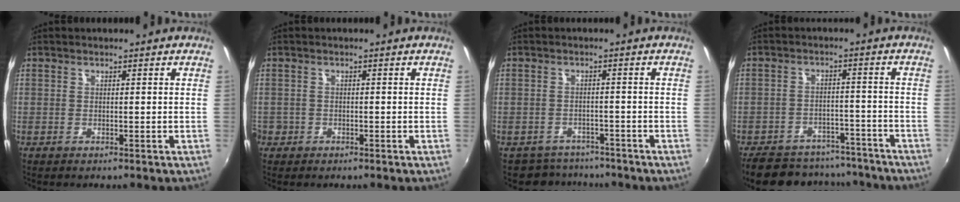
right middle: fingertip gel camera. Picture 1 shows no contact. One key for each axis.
{"total": 2.1, "fx": -1.0, "fy": 1.7, "fz": 0.3, "tx": -0.014, "ty": -0.001, "tz": -0.017}
{"total": 5.6, "fx": -4.8, "fy": 2.9, "fz": 0.0, "tx": -0.010, "ty": 0.013, "tz": -0.074}
{"total": 18.2, "fx": -15.3, "fy": 7.6, "fz": 6.2, "tx": -0.139, "ty": 0.025, "tz": -0.198}